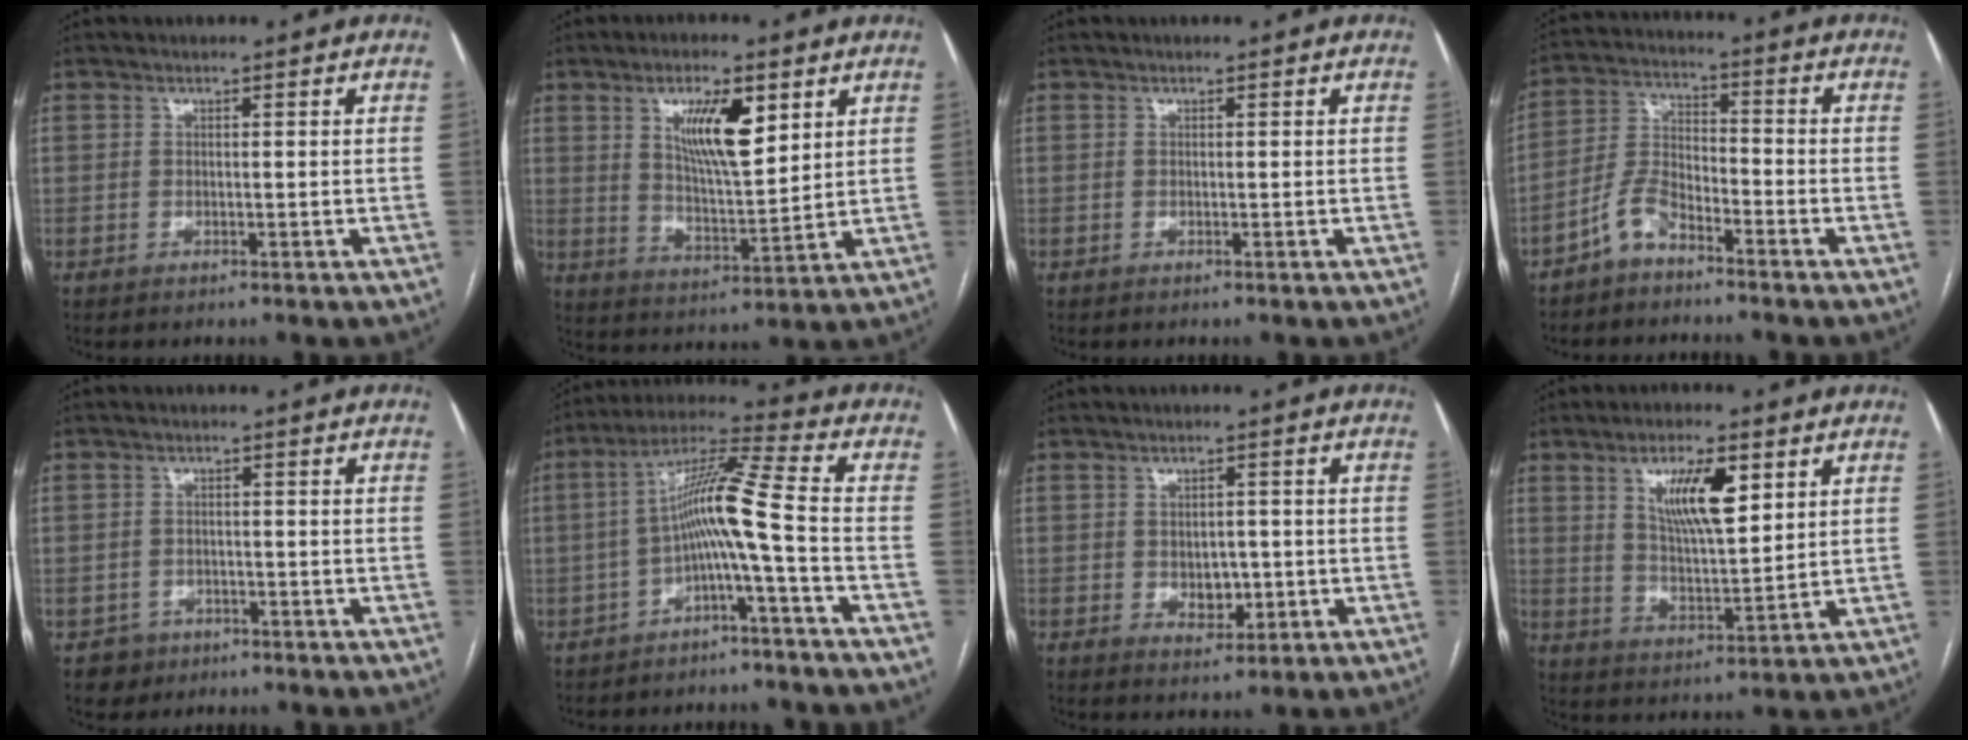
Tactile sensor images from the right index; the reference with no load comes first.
{"total": 10.1, "force": [4.4, 2.6, 8.7], "torque": [-0.156, -0.001, 0.082]}
{"total": 0.0}
{"total": 6.0, "force": [-4.5, 2.3, 3.2], "torque": [-0.076, 0.006, -0.094]}
{"total": 3.2, "force": [-1.7, 2.7, -0.3], "torque": [0.011, 0.013, -0.027]}
{"total": 9.2, "force": [-2.4, -1.1, 8.8], "torque": [-0.157, 0.030, -0.046]}
{"total": 3.8, "force": [-0.6, 2.6, 2.7], "torque": [-0.032, 0.002, 0.002]}
{"total": 9.8, "force": [4.2, 2.4, 8.5], "torque": [-0.153, 0.000, 0.079]}